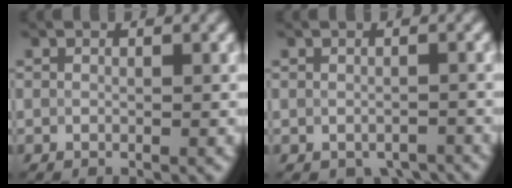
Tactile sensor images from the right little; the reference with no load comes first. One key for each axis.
{"total": 2.0, "fx": -1.5, "fy": 1.0, "fz": 0.8, "tx": -0.009, "ty": -0.008, "tz": -0.017}